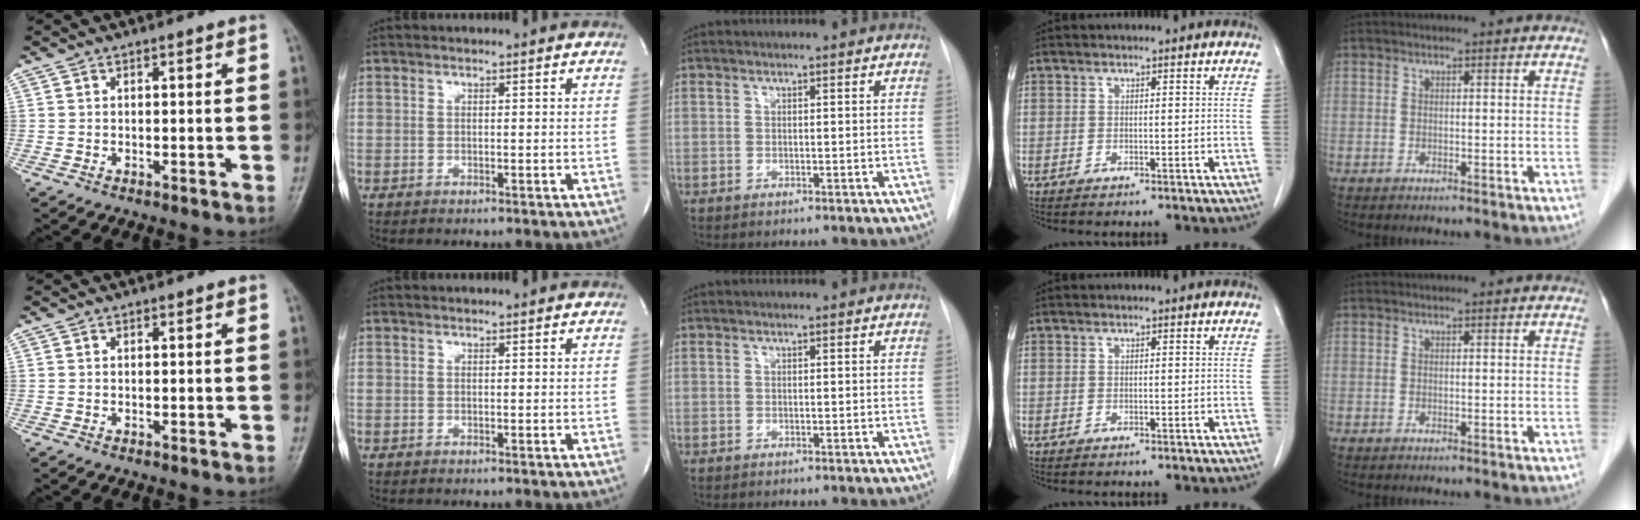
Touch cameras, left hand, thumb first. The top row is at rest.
{}